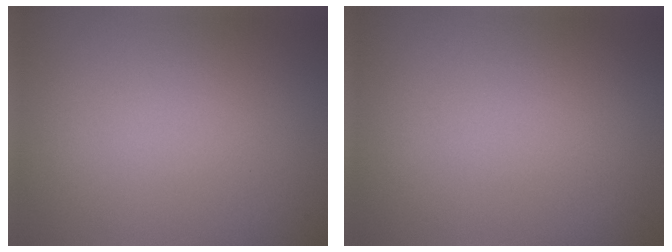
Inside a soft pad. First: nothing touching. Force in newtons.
{"total": 0.0}